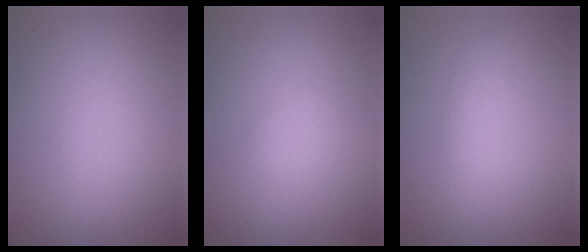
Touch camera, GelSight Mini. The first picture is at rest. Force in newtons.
{"total": 1.1, "press": 1.1, "slide": 0.1}
{"total": 1.3, "press": 1.3, "slide": 0.0}